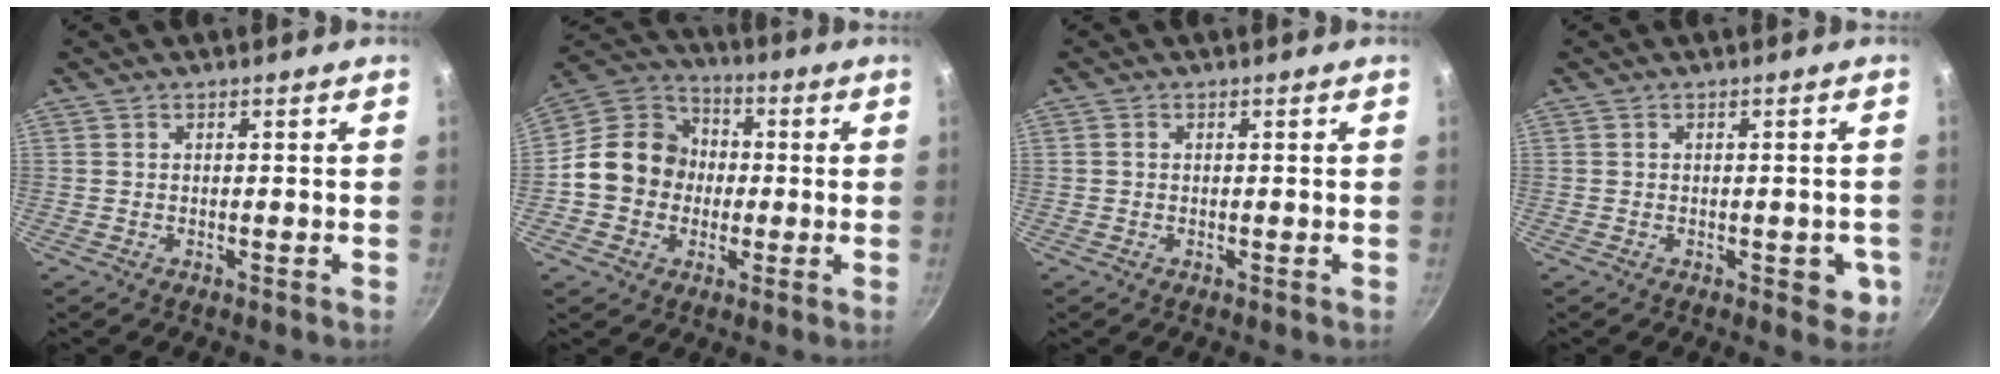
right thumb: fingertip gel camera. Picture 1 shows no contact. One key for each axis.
{"total": 14.0, "fx": -1.1, "fy": 12.4, "fz": 6.5, "tx": -0.076, "ty": 0.035, "tz": -0.036}
{"total": 0.6, "fx": 0.0, "fy": 0.5, "fz": 0.2, "tx": -0.003, "ty": 0.003, "tz": -0.001}
{"total": 4.3, "fx": -1.0, "fy": 2.5, "fz": 3.3, "tx": -0.017, "ty": 0.003, "tz": -0.013}